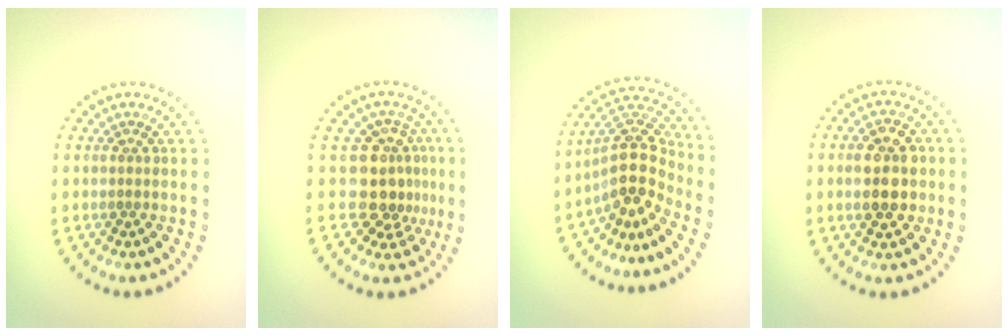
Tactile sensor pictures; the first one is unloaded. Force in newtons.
{"total": 3.8, "press": 2.8, "slide": 2.5}
{"total": 4.4, "press": 3.7, "slide": 2.4}
{"total": 4.9, "press": 4.9, "slide": 0.1}